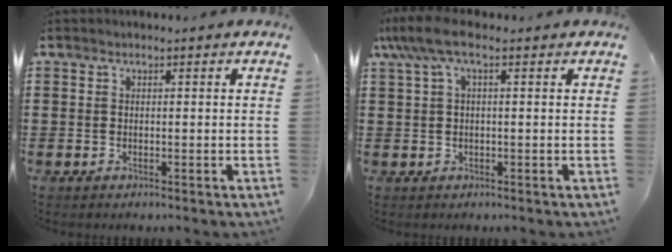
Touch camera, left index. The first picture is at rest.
{"total": 5.2, "force": [1.2, 1.4, 4.9], "torque": [-0.113, -0.004, 0.017]}